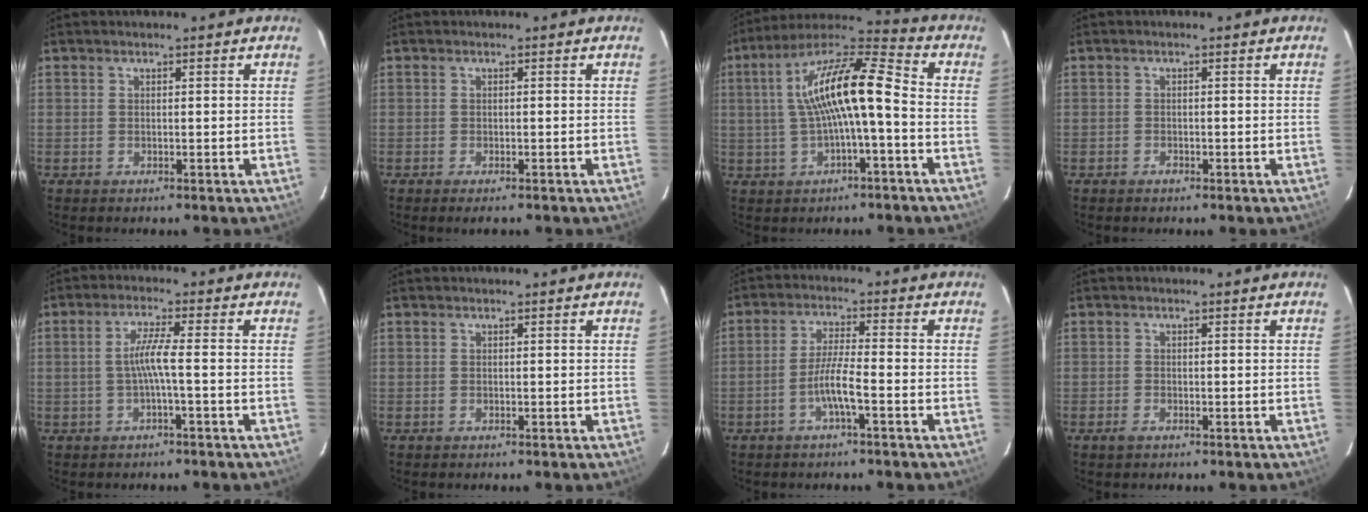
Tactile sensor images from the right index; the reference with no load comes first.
{"total": 1.8, "force": [-1.4, 0.3, 1.1], "torque": [-0.023, -0.005, -0.023]}
{"total": 14.0, "force": [-0.5, 2.7, 13.8], "torque": [-0.253, 0.029, -0.010]}
{"total": 1.0, "force": [-0.7, 0.6, 0.3], "torque": [-0.006, 0.002, -0.014]}
{"total": 4.0, "force": [-1.0, -0.6, 3.9], "torque": [-0.081, 0.002, -0.017]}
{"total": 0.0}
{"total": 5.1, "force": [-2.5, -0.1, 4.4], "torque": [-0.093, 0.002, -0.047]}
{"total": 1.3, "force": [-0.9, 0.7, 0.7], "torque": [-0.015, -0.002, -0.018]}